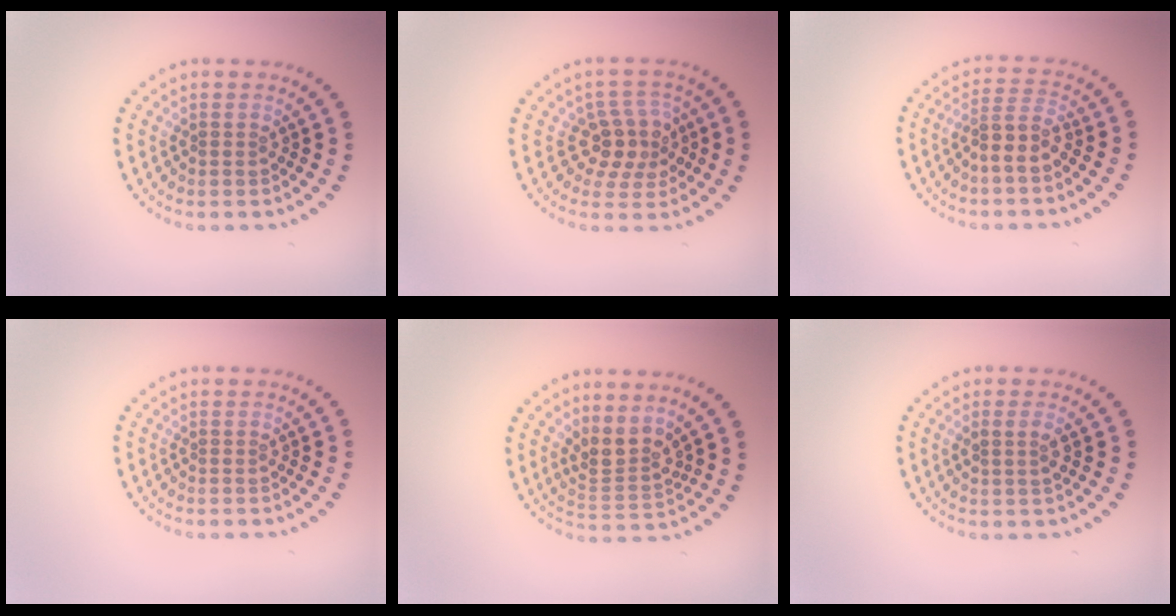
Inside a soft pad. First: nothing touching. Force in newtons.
{"total": 3.7, "press": 3.3, "slide": 1.6}
{"total": 2.8, "press": 2.3, "slide": 1.6}
{"total": 0.0}
{"total": 3.0, "press": 2.3, "slide": 1.9}
{"total": 1.4, "press": 1.3, "slide": 0.4}